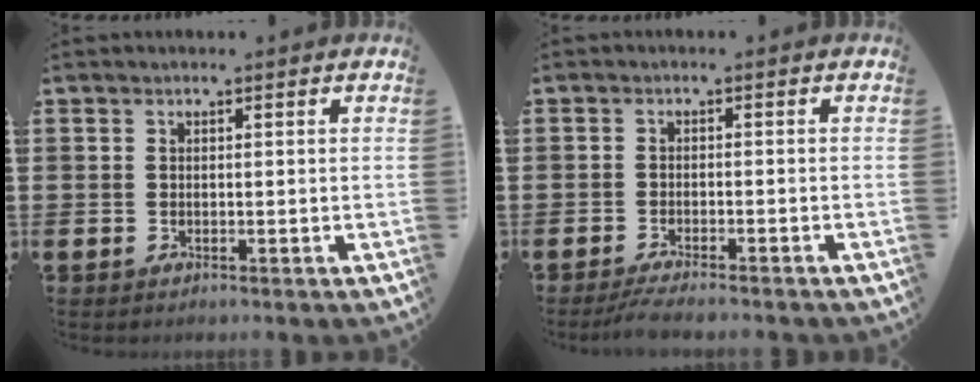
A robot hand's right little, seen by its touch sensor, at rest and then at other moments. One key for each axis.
{"total": 1.9, "fx": -1.7, "fy": -0.1, "fz": 0.9, "tx": -0.014, "ty": 0.003, "tz": -0.032}